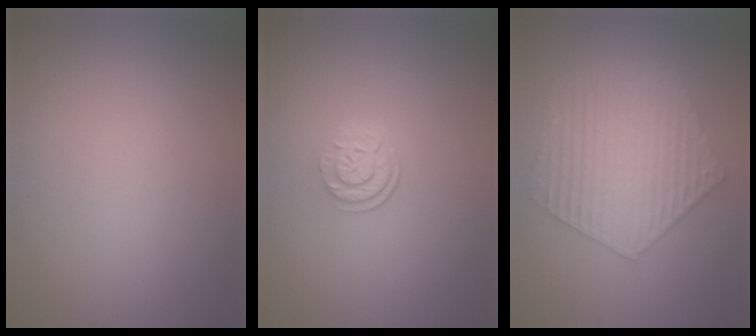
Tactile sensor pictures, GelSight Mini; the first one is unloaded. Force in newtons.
{"total": 2.4, "press": 1.8, "slide": 1.6}
{"total": 6.0, "press": 4.3, "slide": 4.1}